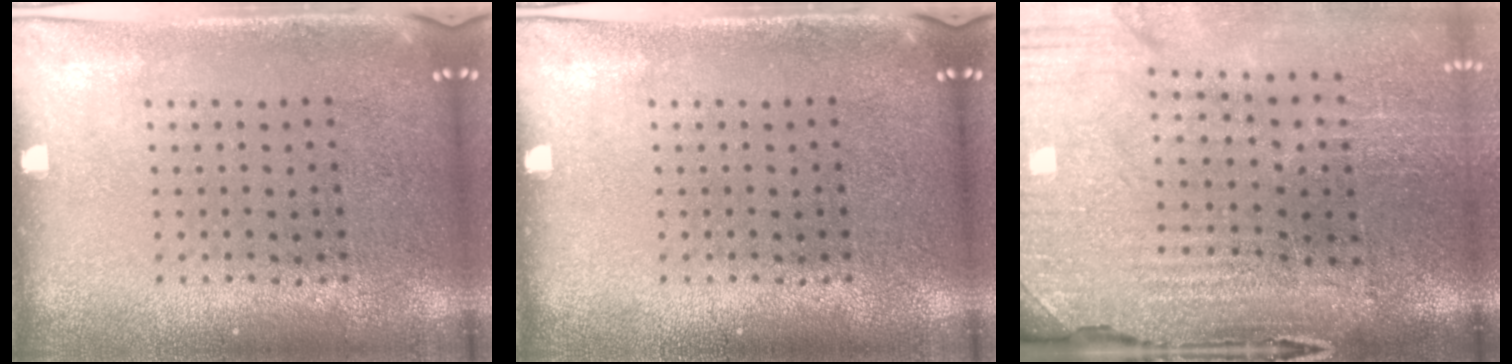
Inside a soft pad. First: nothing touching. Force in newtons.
{"total": 0.0}
{"total": 4.6, "press": 3.9, "slide": 2.3}